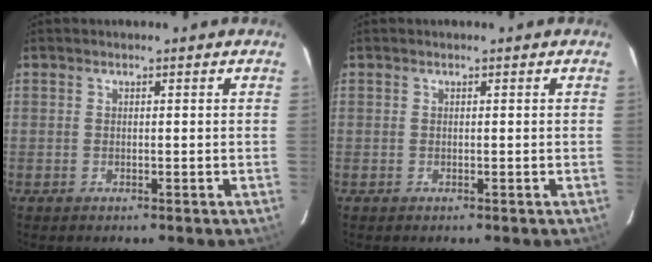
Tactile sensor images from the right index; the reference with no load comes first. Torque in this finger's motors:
{"motor_torque": [0.00, 0.00, 0.00, 0.00]}